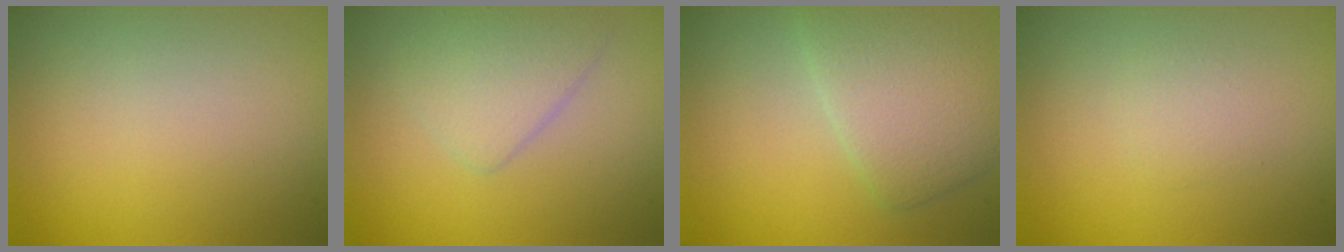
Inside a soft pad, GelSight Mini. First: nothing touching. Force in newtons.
{"total": 2.8, "press": 2.8, "slide": 0.1}
{"total": 5.0, "press": 5.0, "slide": 0.3}
{"total": 1.2, "press": 1.2, "slide": 0.0}